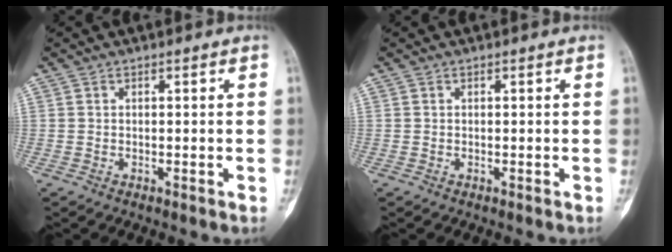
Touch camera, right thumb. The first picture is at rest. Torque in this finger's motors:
{"motor_torque": [0.14, 0.01, 0.13, -0.11, 0.01]}